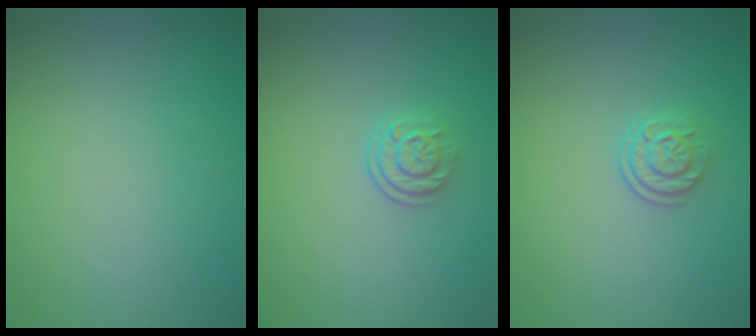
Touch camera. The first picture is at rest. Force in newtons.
{"total": 2.2, "press": 1.7, "slide": 1.4}
{"total": 2.2, "press": 1.7, "slide": 1.4}